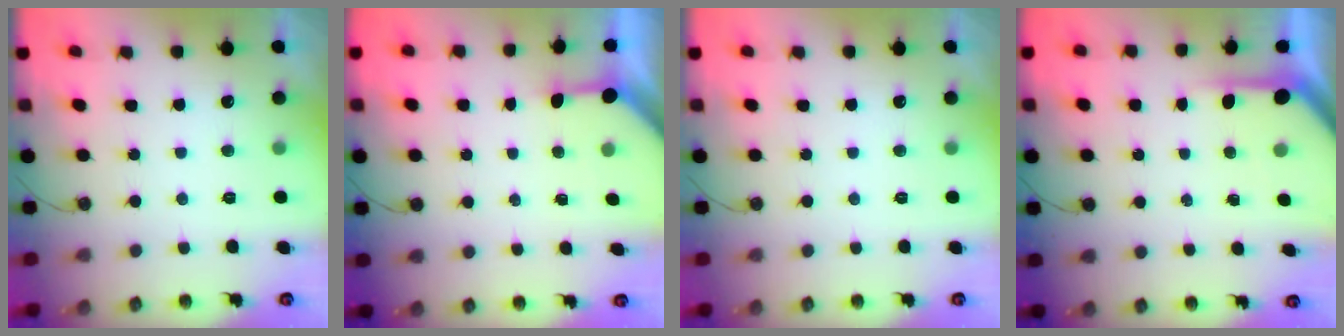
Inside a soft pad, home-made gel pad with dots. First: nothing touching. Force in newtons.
{"total": 3.2, "press": 3.1, "slide": 0.3}
{"total": 0.0}
{"total": 4.8, "press": 4.8, "slide": 0.4}